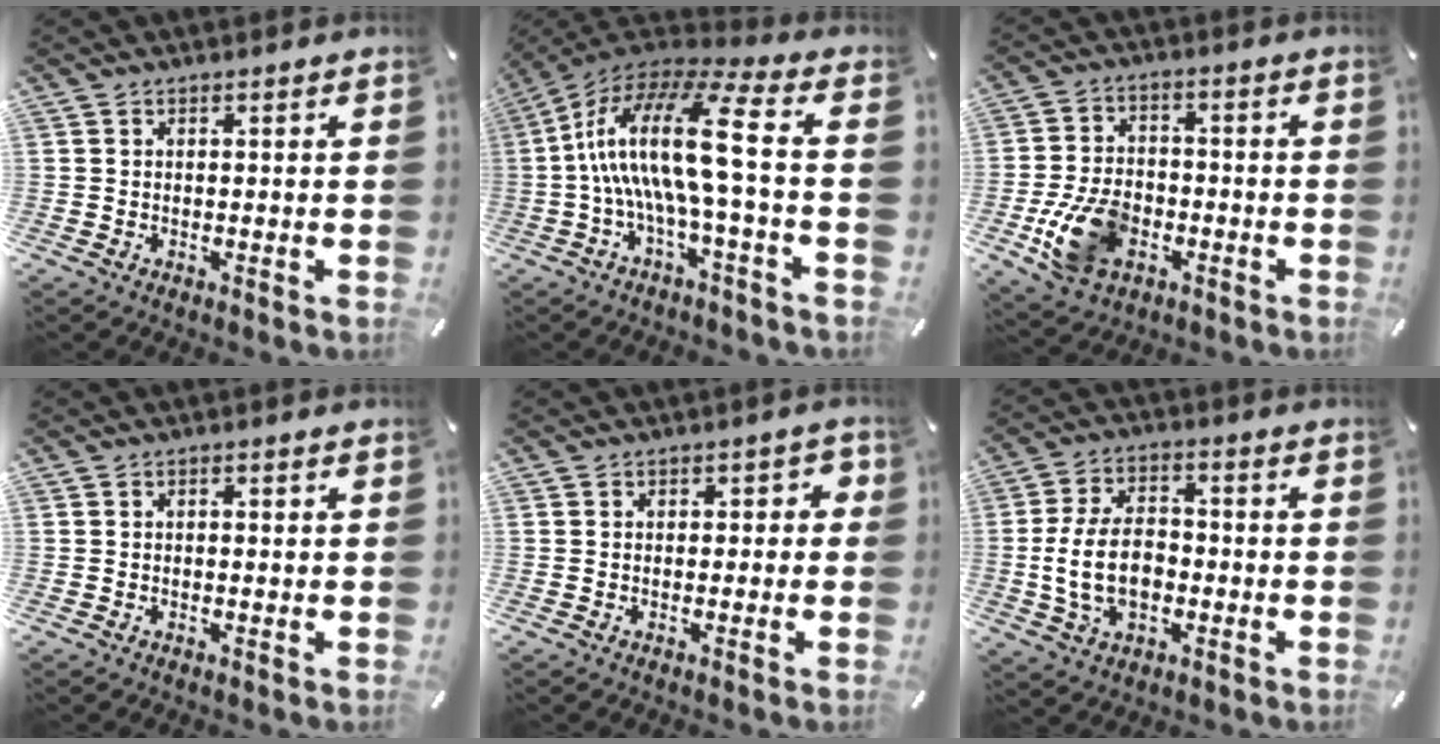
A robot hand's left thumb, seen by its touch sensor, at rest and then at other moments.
{"total": 17.7, "force": [-0.4, 2.9, 17.5], "torque": [-0.373, -0.013, -0.023]}
{"total": 12.9, "force": [-4.4, 8.8, 8.3], "torque": [-0.169, 0.010, -0.074]}
{"total": 0.9, "force": [-0.4, 0.5, 0.6], "torque": [-0.012, 0.001, -0.007]}
{"total": 2.2, "force": [-0.7, 1.5, 1.4], "torque": [-0.028, 0.010, -0.017]}
{"total": 12.9, "force": [-1.9, 8.6, 9.4], "torque": [-0.195, 0.008, -0.030]}